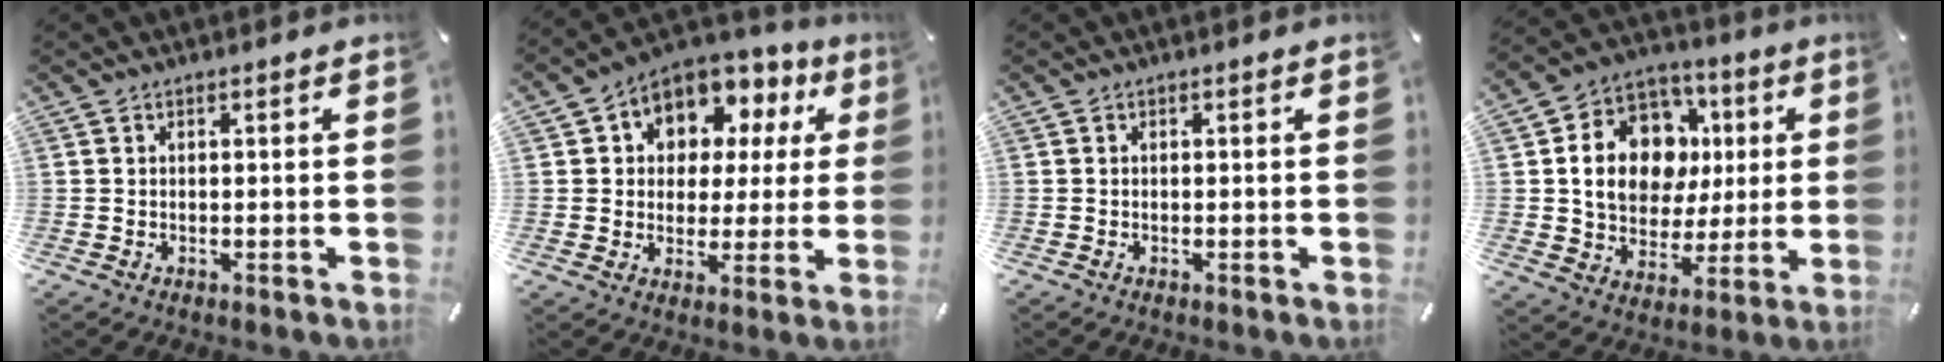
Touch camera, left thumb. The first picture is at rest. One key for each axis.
{"total": 9.2, "fx": 4.5, "fy": 7.5, "fz": 3.0, "tx": -0.063, "ty": -0.036, "tz": 0.085}
{"total": 0.0}
{"total": 16.4, "fx": 2.7, "fy": 13.4, "fz": 9.1, "tx": -0.154, "ty": -0.001, "tz": 0.057}